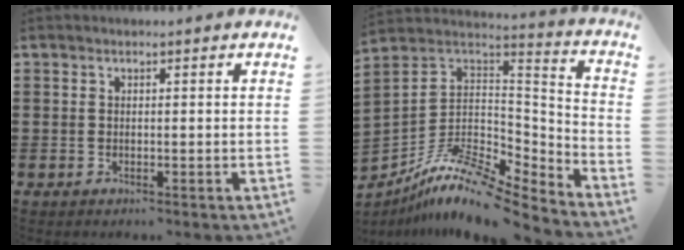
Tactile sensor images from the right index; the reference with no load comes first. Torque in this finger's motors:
{"motor_torque": [0.06, 0.27, 0.24, 0.07]}